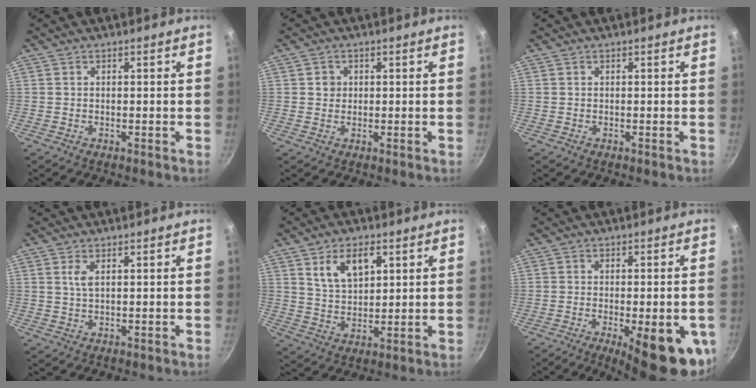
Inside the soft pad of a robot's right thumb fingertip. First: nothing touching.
{"total": 1.9, "force": [0.3, 1.8, 0.5], "torque": [0.000, 0.002, 0.003]}
{"total": 0.0}
{"total": 3.1, "force": [1.1, 1.5, 2.5], "torque": [-0.048, -0.004, 0.022]}
{"total": 8.6, "force": [3.8, 5.0, 5.9], "torque": [-0.086, -0.016, 0.075]}
{"total": 15.9, "force": [-5.5, 5.1, 14.0], "torque": [-0.153, 0.005, -0.067]}